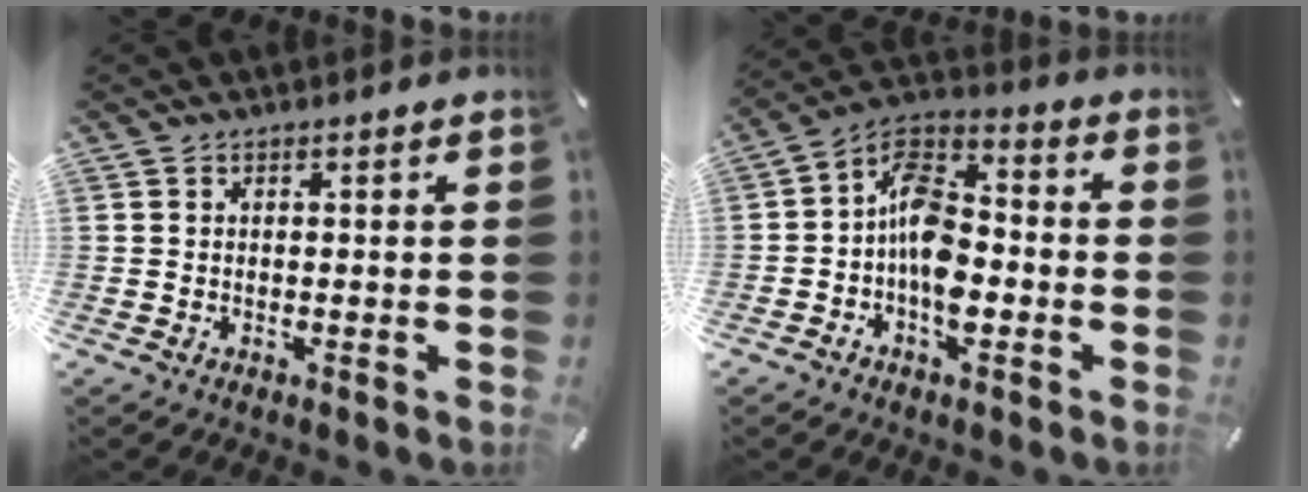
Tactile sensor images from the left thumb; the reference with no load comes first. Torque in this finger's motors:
{"motor_torque": [1.59, 2.69, 1.52, 0.28, 0.36]}